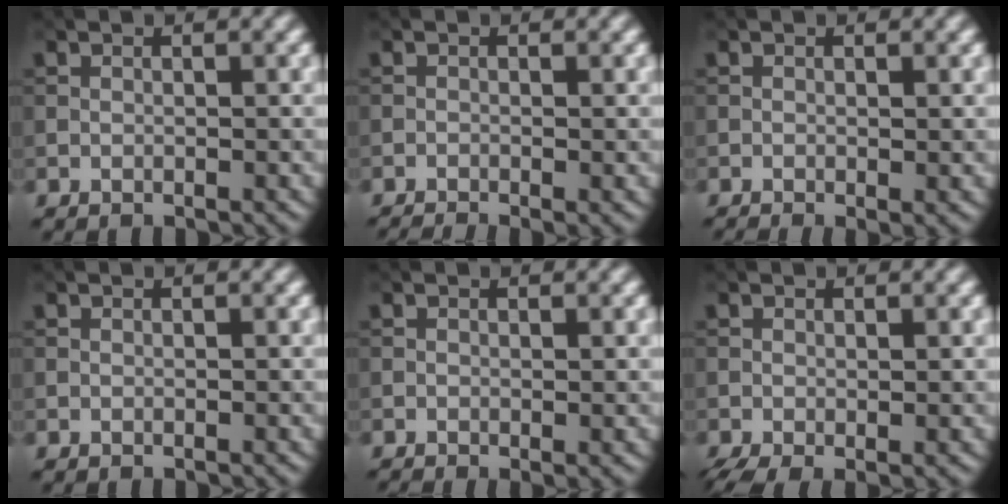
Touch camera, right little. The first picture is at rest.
{"total": 1.7, "force": [-1.2, 0.3, 1.2], "torque": [-0.019, -0.003, -0.025]}
{"total": 1.1, "force": [-0.2, 0.3, 1.0], "torque": [-0.018, -0.007, -0.004]}
{"total": 0.0}
{"total": 0.7, "force": [-0.1, 0.2, 0.6], "torque": [-0.010, -0.005, -0.001]}
{"total": 2.2, "force": [-0.6, 0.8, 2.0], "torque": [-0.042, -0.012, -0.011]}